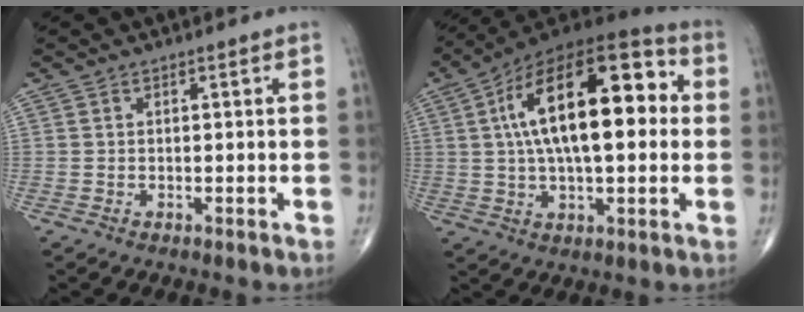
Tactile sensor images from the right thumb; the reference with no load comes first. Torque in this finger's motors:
{"motor_torque": [0.81, 4.20, 2.37, 0.40, 0.72]}